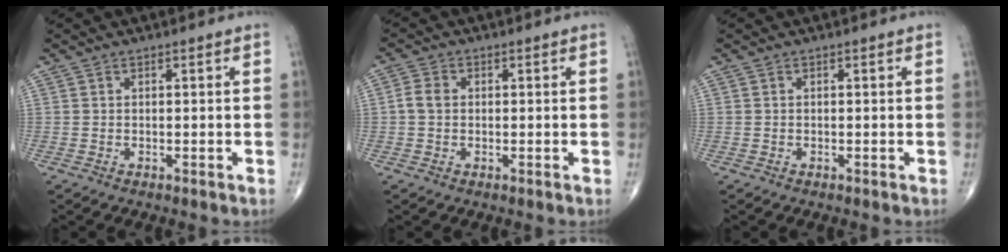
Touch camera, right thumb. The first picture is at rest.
{"total": 2.8, "force": [0.0, 2.2, 1.8], "torque": [-0.036, 0.006, -0.005]}
{"total": 0.0}